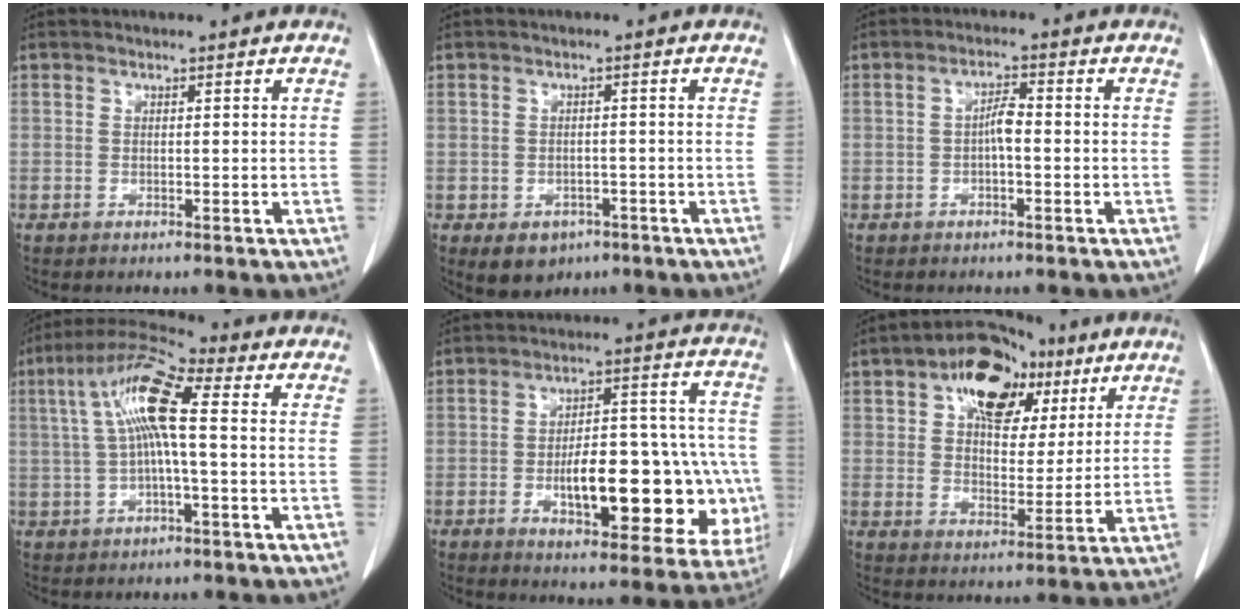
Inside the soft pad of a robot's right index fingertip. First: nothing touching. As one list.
[{"total": 5.0, "force": [-2.7, 3.7, 1.9], "torque": [-0.025, 0.002, -0.028]}, {"total": 2.8, "force": [-0.5, 0.8, 2.6], "torque": [-0.046, 0.007, -0.009]}, {"total": 10.4, "force": [1.3, 1.4, 10.3], "torque": [-0.208, 0.029, 0.019]}, {"total": 21.0, "force": [-5.0, 7.6, 18.9], "torque": [-0.189, 0.035, -0.047]}, {"total": 14.4, "force": [7.2, 8.3, 9.2], "torque": [-0.141, 0.031, 0.117]}]